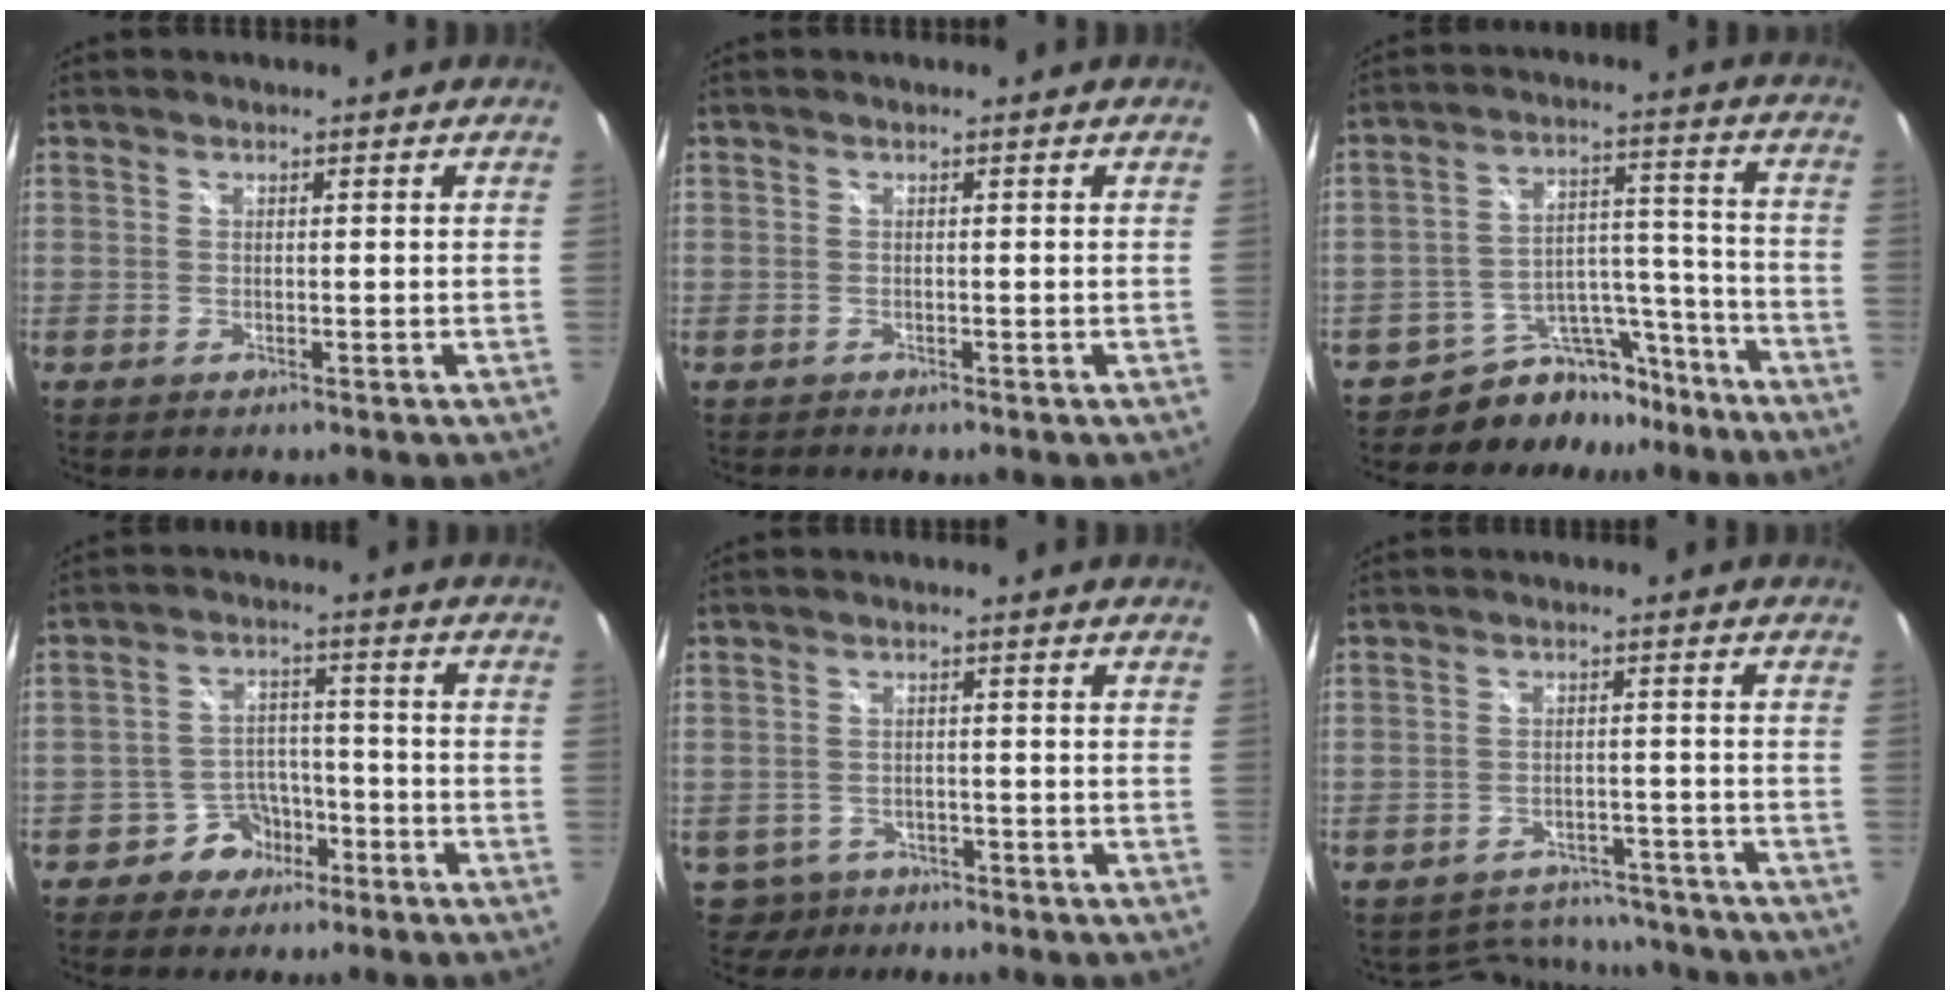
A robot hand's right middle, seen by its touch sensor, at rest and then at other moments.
{"total": 0.0}
{"total": 11.2, "force": [-10.0, 5.0, 1.1], "torque": [-0.017, 0.054, -0.148]}
{"total": 6.1, "force": [-4.0, 4.5, 1.1], "torque": [-0.027, 0.023, -0.058]}
{"total": 4.8, "force": [-3.1, 3.6, 0.6], "torque": [-0.026, 0.001, -0.046]}
{"total": 11.5, "force": [-10.2, 4.9, 2.1], "torque": [-0.052, 0.022, -0.124]}